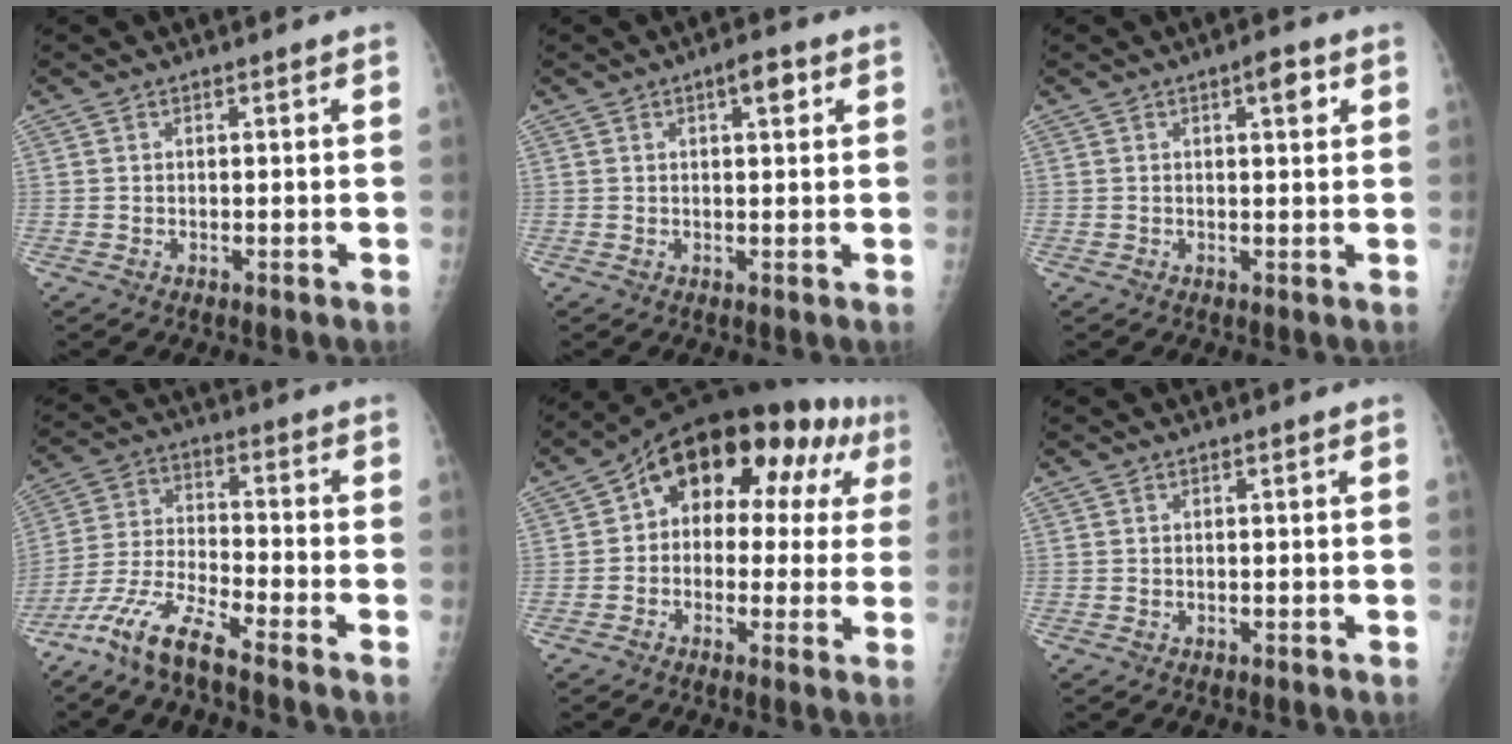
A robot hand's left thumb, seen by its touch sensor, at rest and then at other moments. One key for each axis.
{"total": 3.6, "fx": 1.7, "fy": 1.3, "fz": 3.0, "tx": -0.035, "ty": -0.003, "tz": 0.023}
{"total": 3.2, "fx": 1.5, "fy": 1.0, "fz": 2.7, "tx": -0.033, "ty": -0.003, "tz": 0.019}
{"total": 9.6, "fx": -7.7, "fy": 0.7, "fz": 5.7, "tx": -0.128, "ty": 0.030, "tz": -0.162}
{"total": 16.4, "fx": 4.7, "fy": 10.5, "fz": 11.8, "tx": -0.104, "ty": 0.035, "tz": 0.052}
{"total": 0.0}